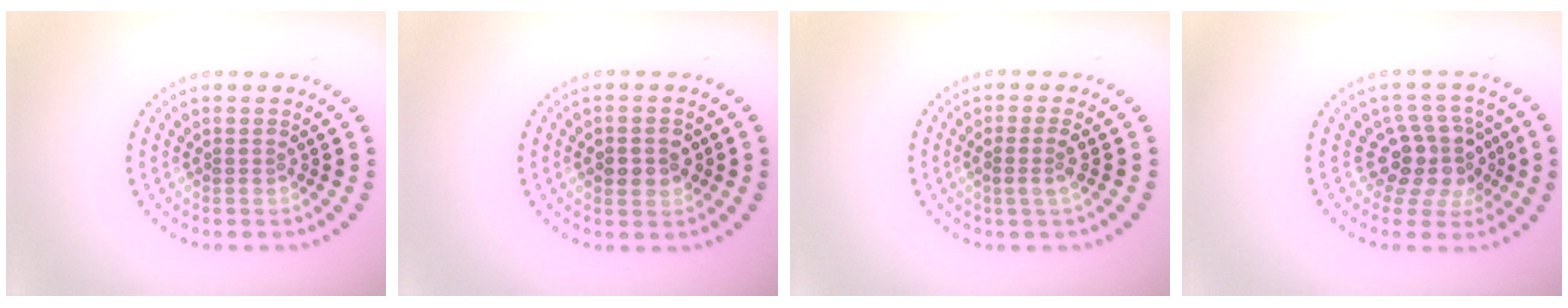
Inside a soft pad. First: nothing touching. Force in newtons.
{"total": 3.1, "press": 3.1, "slide": 0.4}
{"total": 1.3, "press": 1.2, "slide": 0.6}
{"total": 4.1, "press": 3.2, "slide": 2.5}